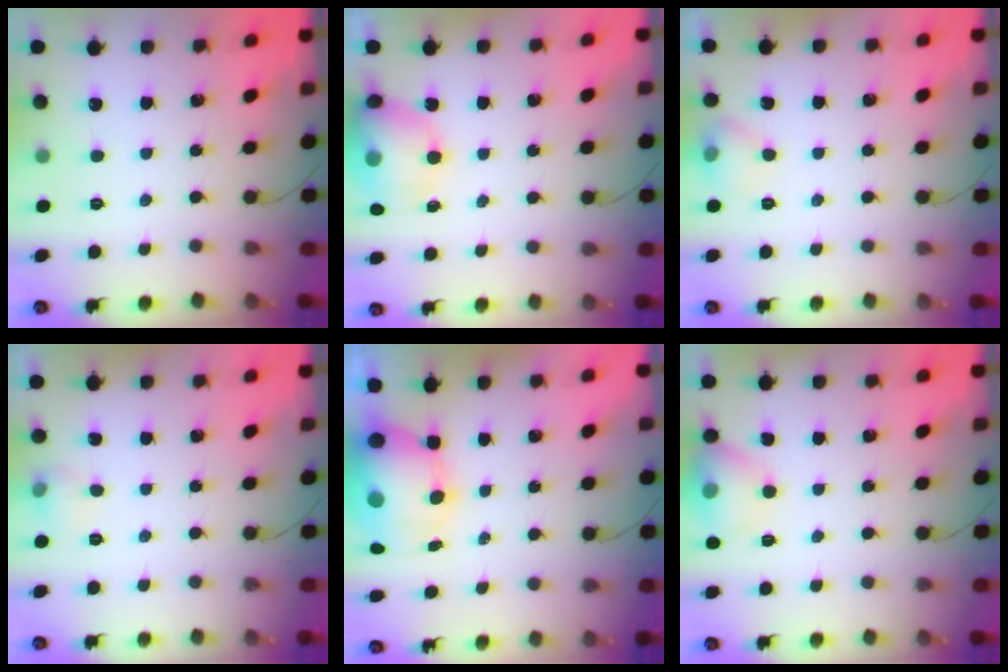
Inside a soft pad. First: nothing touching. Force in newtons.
{"total": 15.7, "press": 15.5, "slide": 2.6}
{"total": 9.5, "press": 6.2, "slide": 7.2}
{"total": 5.0, "press": 4.7, "slide": 1.6}
{"total": 11.5, "press": 11.1, "slide": 3.1}
{"total": 10.0, "press": 9.8, "slide": 2.3}